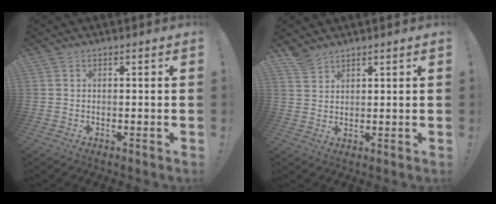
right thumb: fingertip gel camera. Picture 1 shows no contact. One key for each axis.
{"total": 3.8, "fx": 3.3, "fy": 1.6, "fz": 0.9, "tx": -0.016, "ty": -0.021, "tz": 0.065}